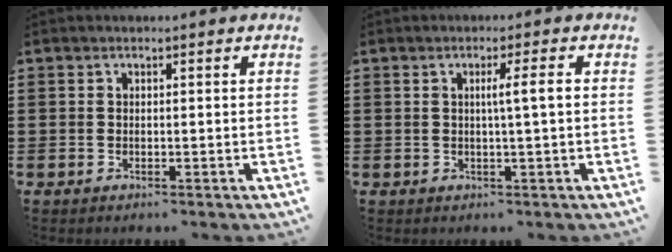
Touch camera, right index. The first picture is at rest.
{"total": 3.3, "force": [0.2, -0.2, 3.2], "torque": [-0.059, -0.003, -0.001]}